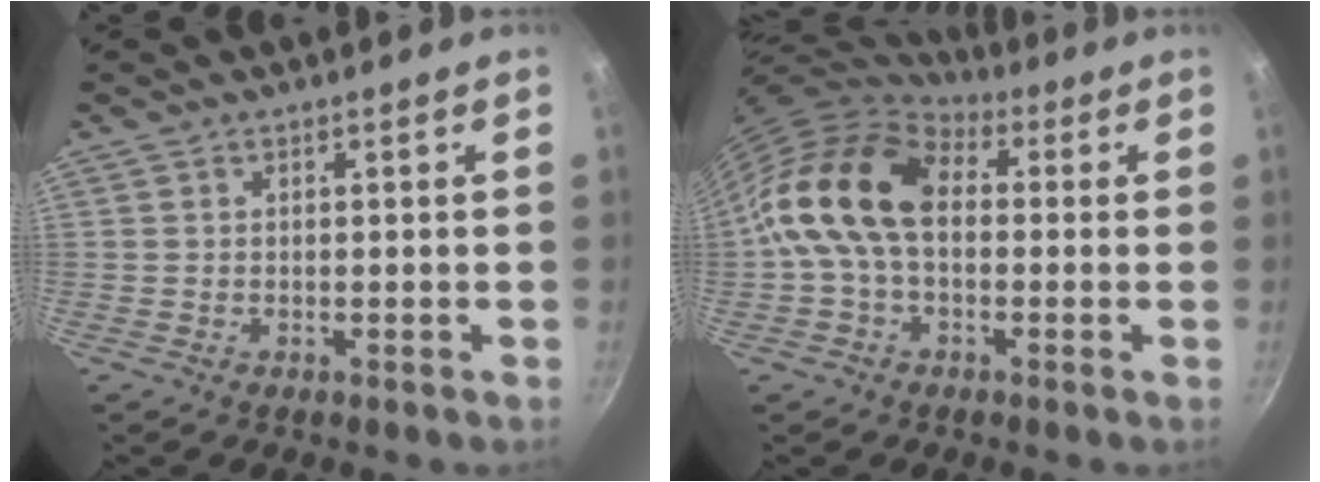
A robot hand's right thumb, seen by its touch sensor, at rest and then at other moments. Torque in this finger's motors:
{"motor_torque": [1.78, 3.22, 1.70, -0.08, 0.28]}